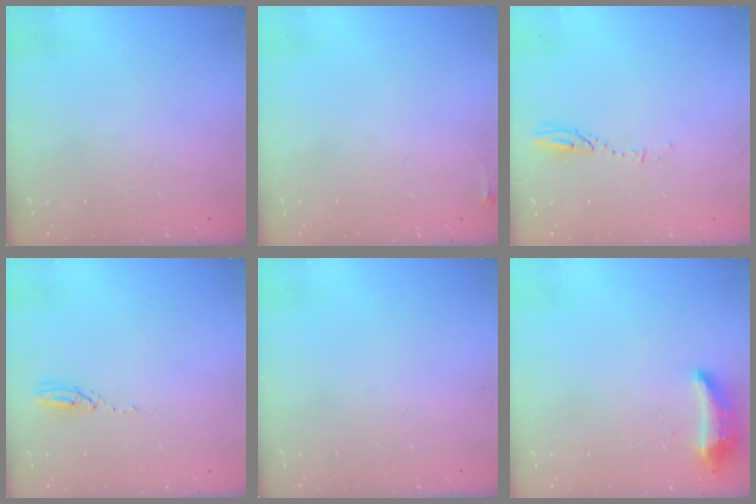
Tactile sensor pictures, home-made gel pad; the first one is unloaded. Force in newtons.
{"total": 3.6, "press": 3.5, "slide": 0.6}
{"total": 3.1, "press": 3.1, "slide": 0.3}
{"total": 3.0, "press": 2.9, "slide": 0.3}
{"total": 0.0}
{"total": 10.1, "press": 9.0, "slide": 4.6}